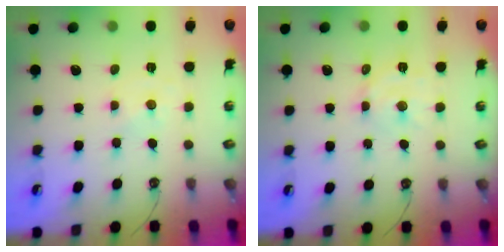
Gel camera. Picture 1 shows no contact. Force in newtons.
{"total": 8.8, "press": 8.8, "slide": 0.5}